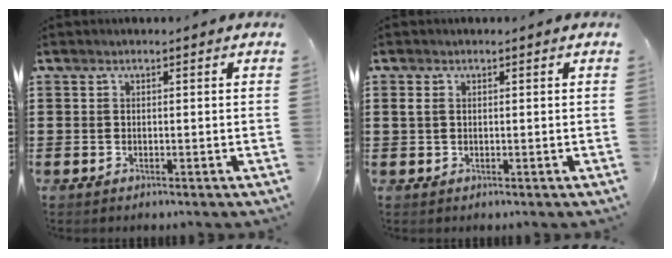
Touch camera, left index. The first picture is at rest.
{"total": 1.3, "force": [0.3, 0.8, 1.0], "torque": [-0.029, 0.002, 0.003]}